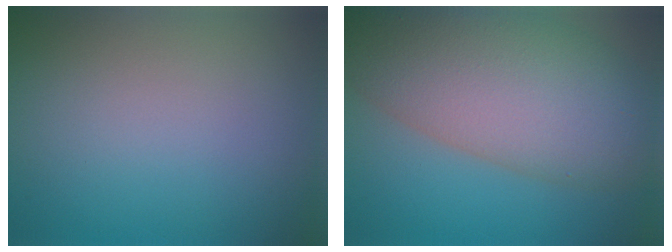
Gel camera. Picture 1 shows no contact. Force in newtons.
{"total": 13.1, "press": 13.1, "slide": 1.0}